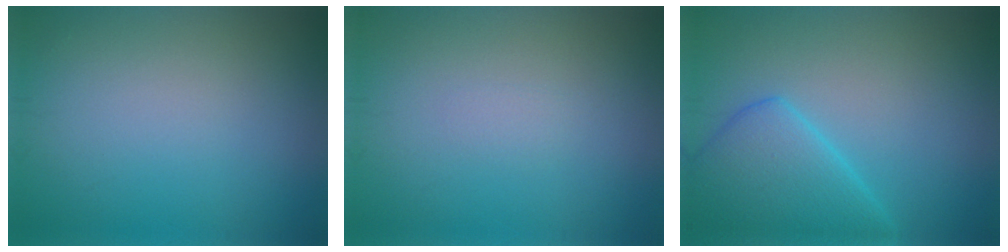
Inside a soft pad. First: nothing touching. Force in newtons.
{"total": 0.7, "press": 0.7, "slide": 0.1}
{"total": 6.1, "press": 6.0, "slide": 0.5}